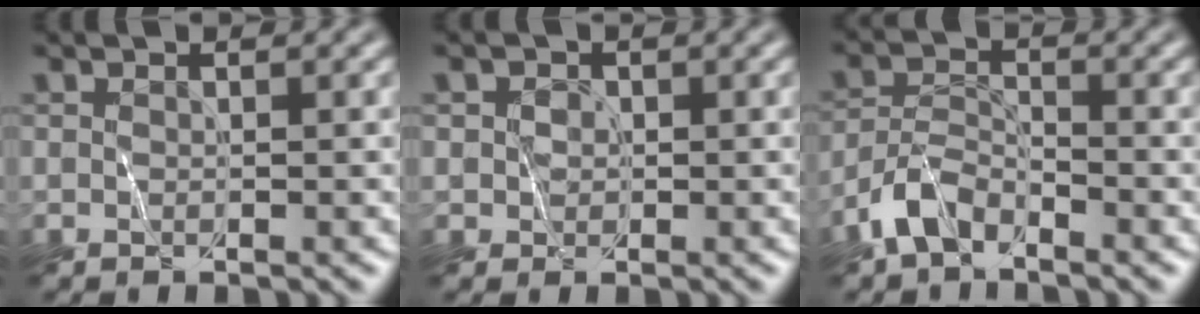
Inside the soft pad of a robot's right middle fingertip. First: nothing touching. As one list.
[{"total": 1.4, "force": [0.6, 1.3, 0.2], "torque": [0.016, 0.005, 0.006]}, {"total": 3.1, "force": [-2.3, 1.4, 1.5], "torque": [-0.032, 0.009, -0.057]}]